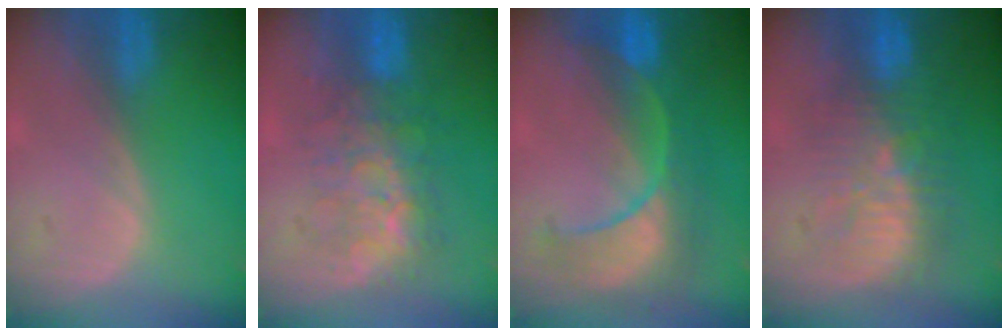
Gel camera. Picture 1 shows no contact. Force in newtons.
{"total": 7.9, "press": 7.7, "slide": 1.4}
{"total": 8.9, "press": 8.9, "slide": 0.6}
{"total": 9.4, "press": 9.1, "slide": 2.2}